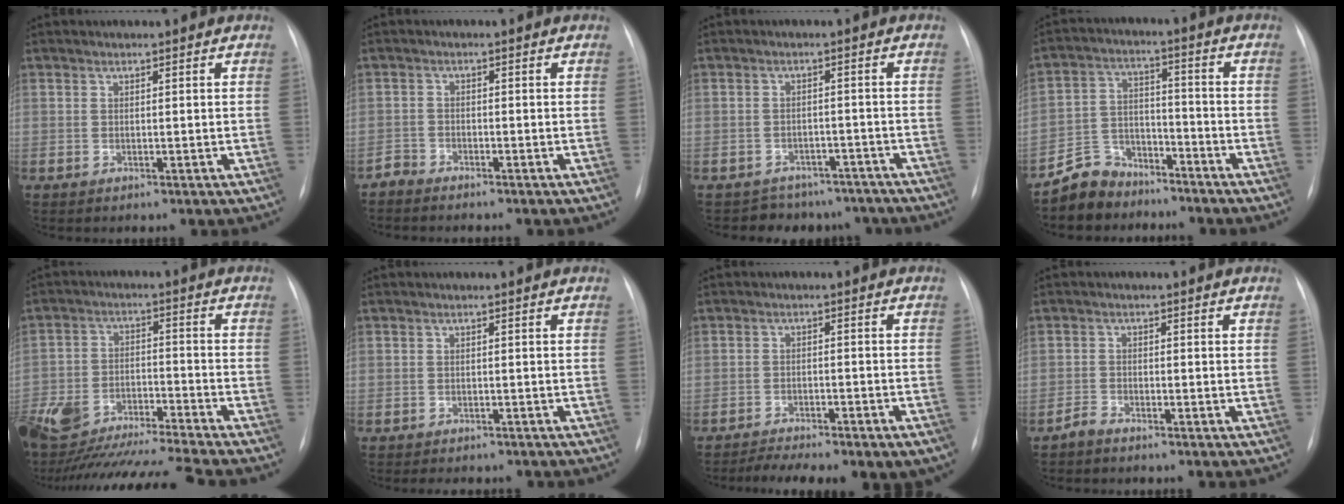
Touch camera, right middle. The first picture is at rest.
{"total": 1.8, "force": [-1.8, 0.1, -0.3], "torque": [0.006, -0.007, -0.035]}
{"total": 8.1, "force": [-6.9, 4.2, -0.1], "torque": [0.005, 0.023, -0.077]}
{"total": 7.5, "force": [-6.3, 4.1, -0.1], "torque": [0.002, 0.020, -0.118]}
{"total": 23.7, "force": [-21.0, 1.4, 10.8], "torque": [-0.240, -0.036, -0.343]}
{"total": 5.1, "force": [-4.3, 2.0, 1.8], "torque": [-0.028, -0.005, -0.047]}
{"total": 10.6, "force": [-8.0, 2.3, 6.6], "torque": [-0.096, 0.005, -0.112]}
{"total": 1.6, "force": [-1.5, 0.2, 0.3], "torque": [-0.014, -0.004, -0.028]}